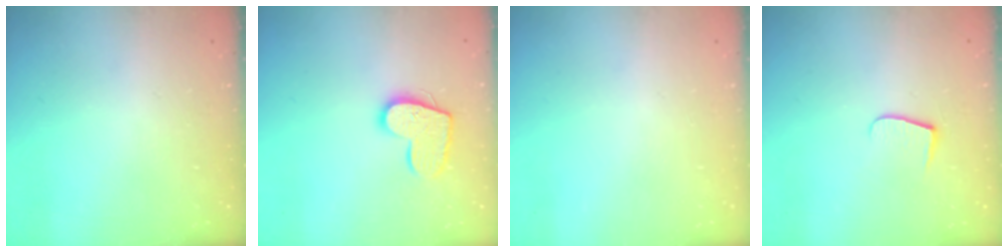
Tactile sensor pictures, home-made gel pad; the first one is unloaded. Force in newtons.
{"total": 13.0, "press": 13.0, "slide": 0.9}
{"total": 0.0}
{"total": 4.8, "press": 4.8, "slide": 0.6}